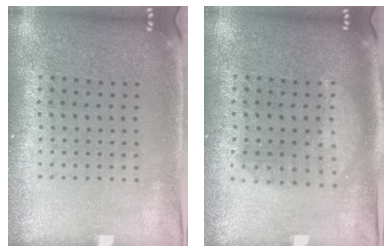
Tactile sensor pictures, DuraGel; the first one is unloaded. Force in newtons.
{"total": 1.3, "press": 1.3, "slide": 0.3}